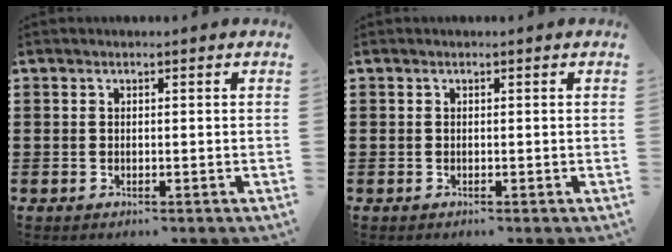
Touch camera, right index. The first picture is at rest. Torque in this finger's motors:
{"motor_torque": [-0.09, -0.15, -0.07, -0.02]}